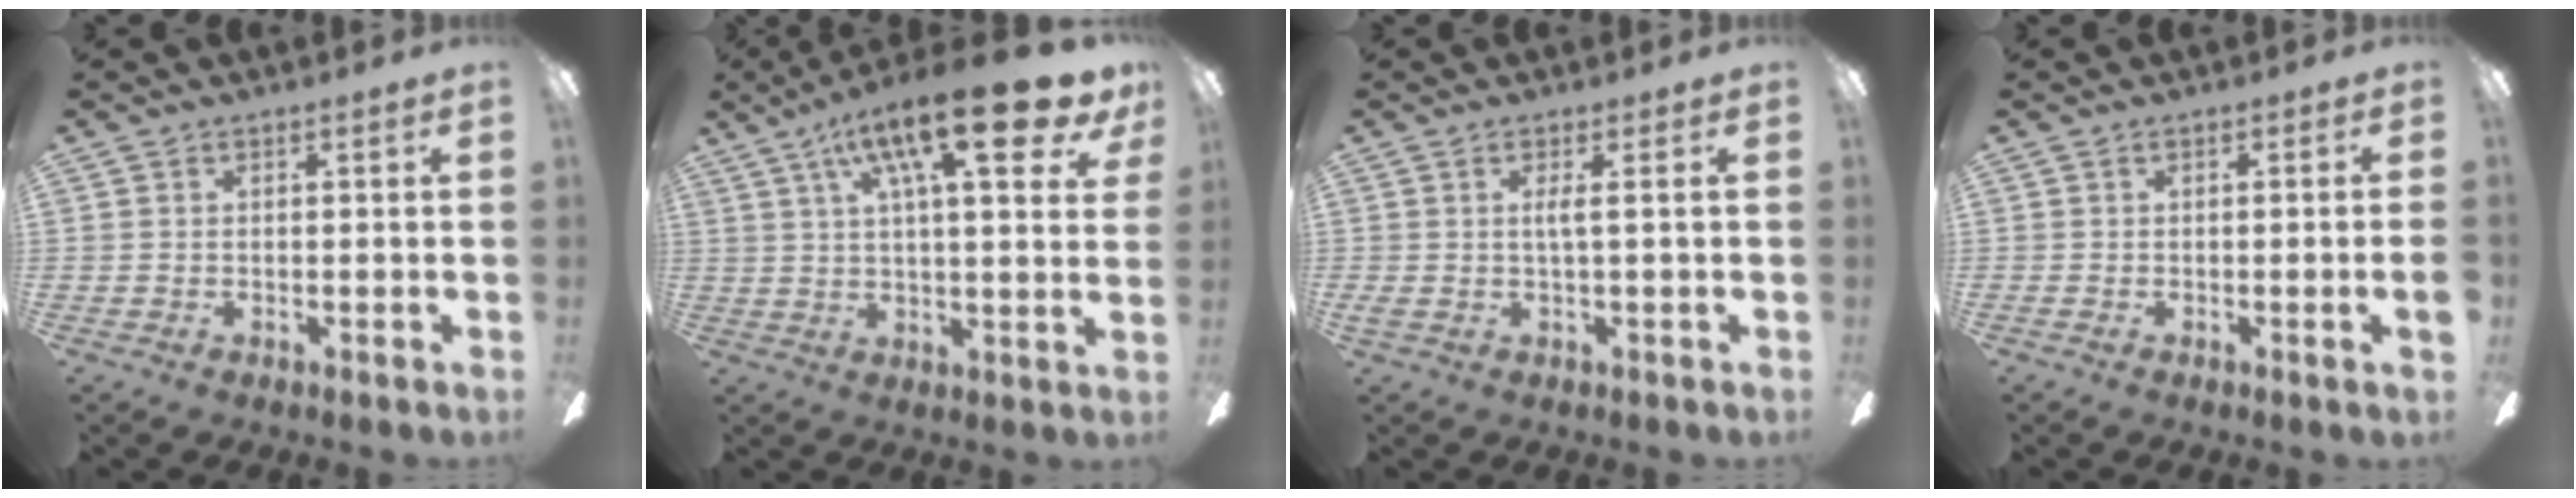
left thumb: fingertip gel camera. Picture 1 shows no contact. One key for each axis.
{"total": 20.1, "fx": 10.4, "fy": 5.7, "fz": 16.3, "tx": -0.249, "ty": -0.041, "tz": 0.153}
{"total": 3.3, "fx": 0.4, "fy": 0.3, "fz": 3.3, "tx": -0.065, "ty": 0.000, "tz": 0.005}
{"total": 1.9, "fx": -0.3, "fy": -0.3, "fz": 1.8, "tx": -0.030, "ty": -0.004, "tz": -0.007}